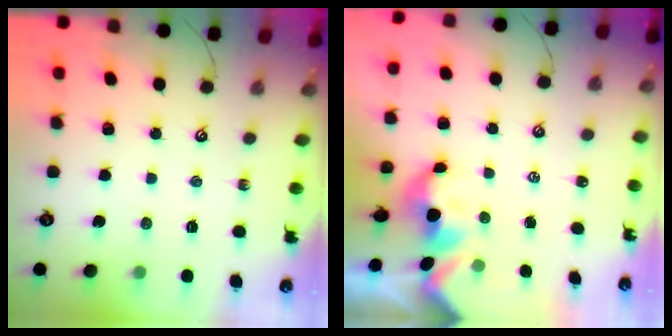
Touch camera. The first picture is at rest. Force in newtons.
{"total": 2.1, "press": 2.1, "slide": 0.2}